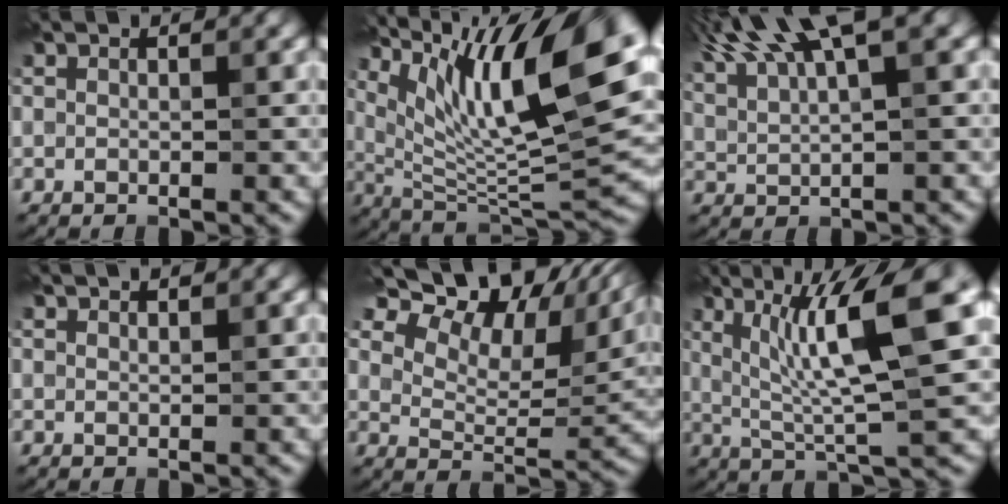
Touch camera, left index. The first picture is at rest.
{"total": 14.7, "force": [6.9, 4.5, 12.2], "torque": [-0.204, 0.012, 0.126]}
{"total": 9.9, "force": [6.1, 2.6, 7.3], "torque": [-0.131, 0.028, 0.104]}
{"total": 1.2, "force": [1.2, 0.1, 0.3], "torque": [-0.005, -0.003, 0.013]}
{"total": 14.2, "force": [8.8, 6.9, 8.8], "torque": [-0.137, 0.037, 0.123]}
{"total": 9.9, "force": [2.8, 1.9, 9.3], "torque": [-0.150, 0.002, 0.054]}